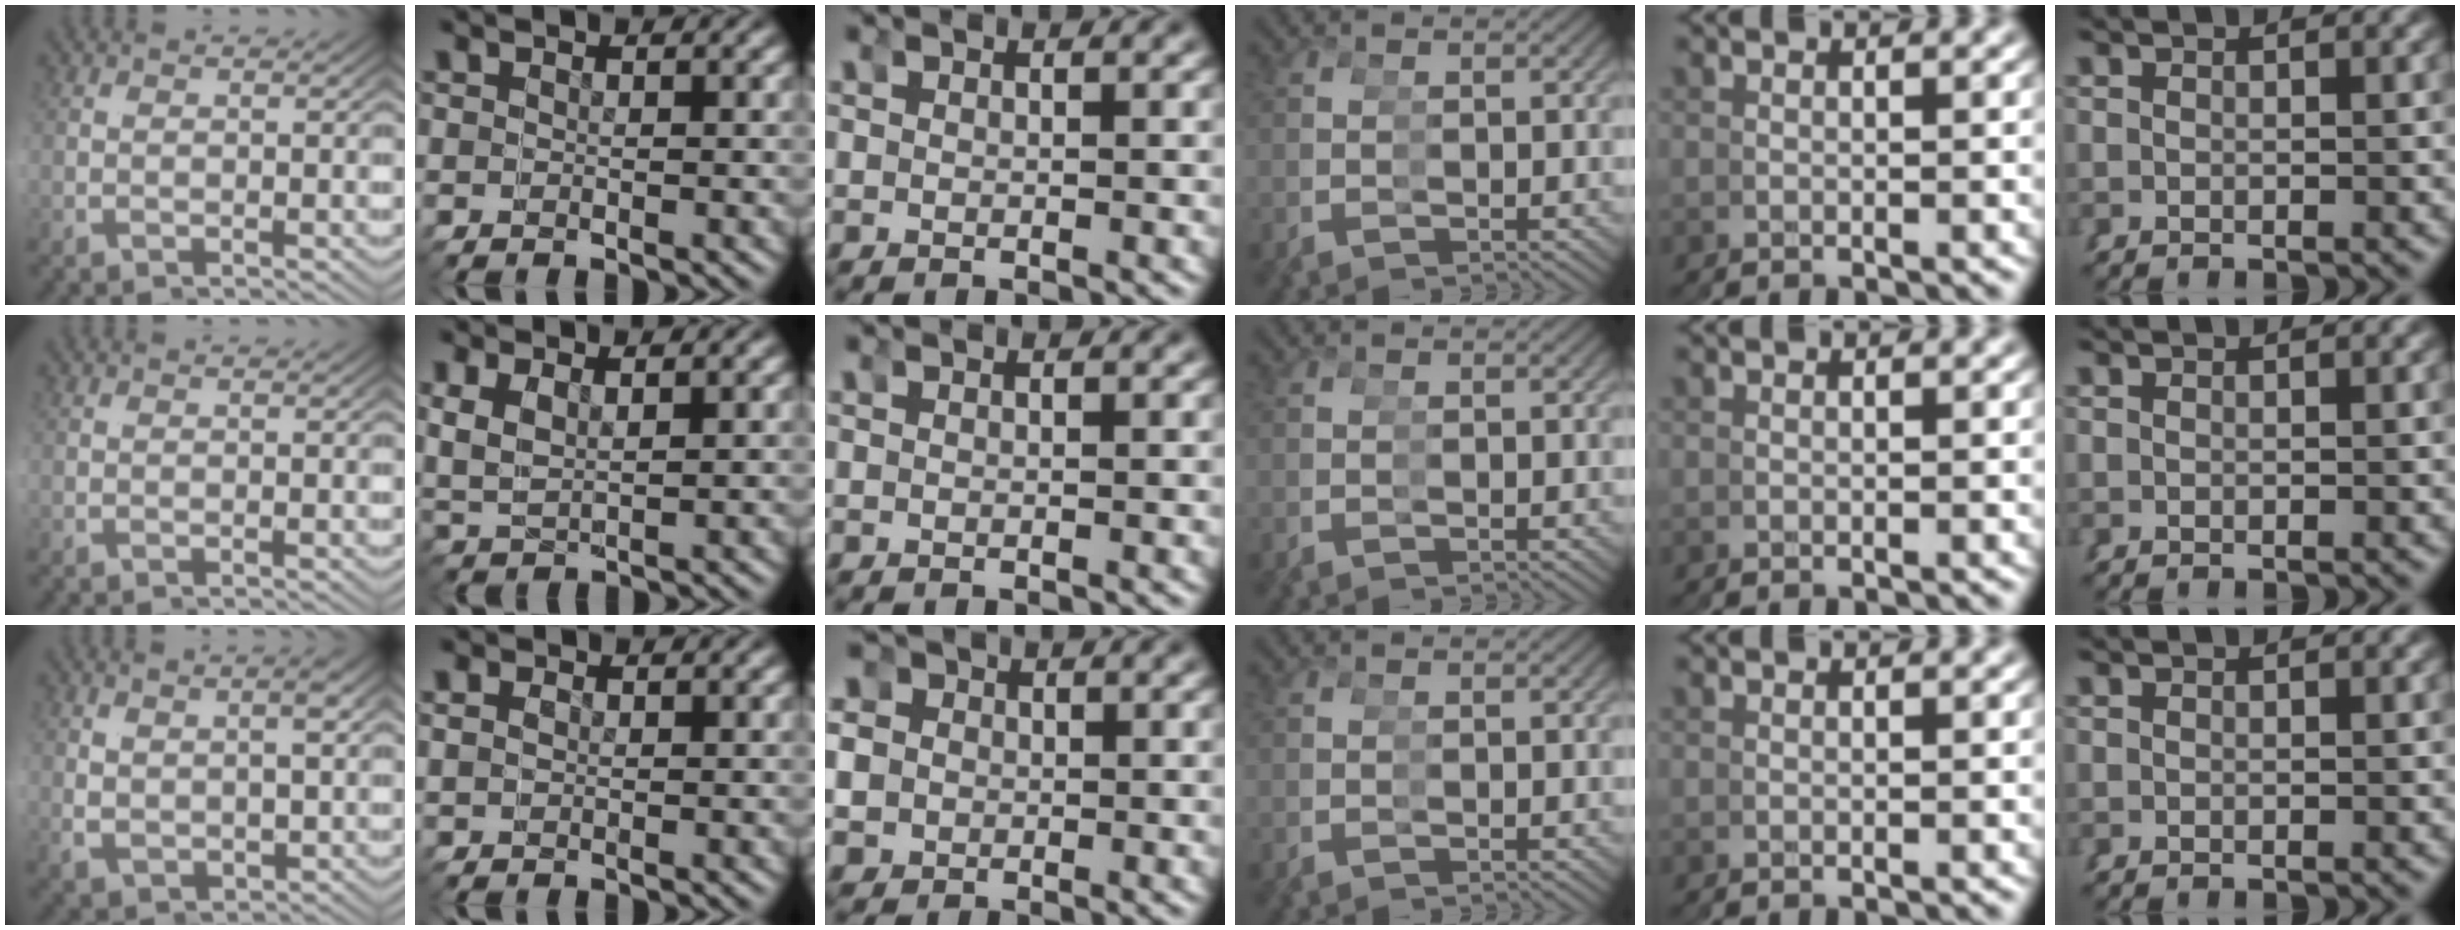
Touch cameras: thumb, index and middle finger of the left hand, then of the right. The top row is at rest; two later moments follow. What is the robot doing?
{"motion": "grasp_and_lifting", "object": "hoodie"}